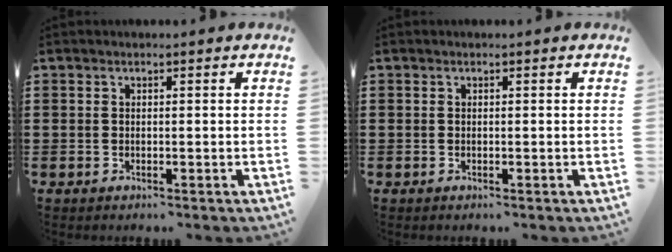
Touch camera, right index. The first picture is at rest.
{"total": 0.0}